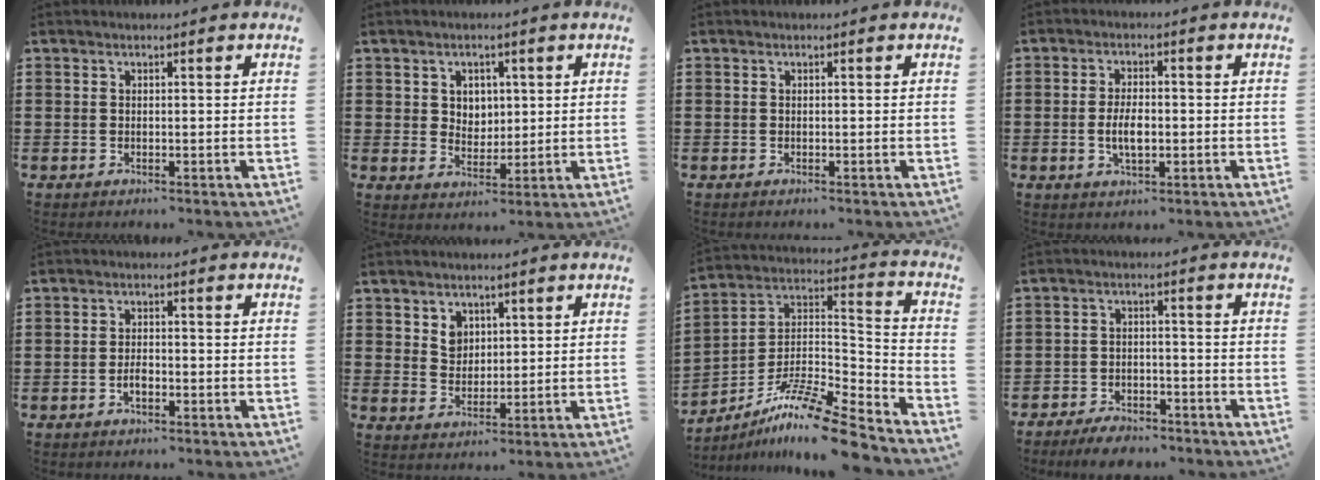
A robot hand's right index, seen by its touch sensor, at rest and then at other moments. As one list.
[{"total": 3.6, "force": [1.4, 3.2, 0.8], "torque": [-0.022, 0.010, 0.022]}, {"total": 0.0}, {"total": 4.6, "force": [-0.7, 1.8, 4.1], "torque": [-0.089, -0.003, -0.016]}, {"total": 2.2, "force": [-1.0, 0.8, 1.8], "torque": [-0.036, -0.001, -0.018]}, {"total": 3.7, "force": [2.0, 2.9, 1.0], "torque": [-0.023, 0.008, 0.035]}, {"total": 11.4, "force": [-9.1, 1.1, 6.8], "torque": [-0.122, 0.011, -0.179]}, {"total": 4.0, "force": [-3.8, 0.9, 0.5], "torque": [-0.011, 0.010, -0.078]}]